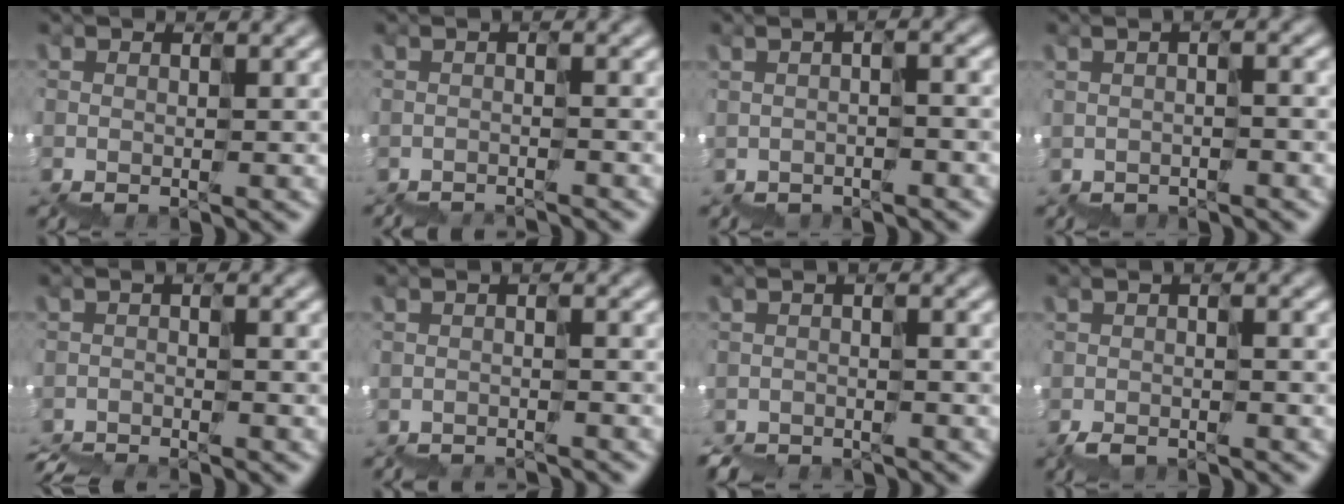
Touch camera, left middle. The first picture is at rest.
{"total": 2.2, "force": [-2.2, -0.1, 0.1], "torque": [0.006, 0.001, -0.028]}
{"total": 1.6, "force": [-1.4, 0.4, 0.8], "torque": [0.001, 0.005, -0.012]}
{"total": 1.3, "force": [-1.1, 0.3, 0.5], "torque": [0.004, 0.005, -0.008]}
{"total": 3.8, "force": [-3.6, 0.2, 0.9], "torque": [-0.014, -0.002, -0.052]}
{"total": 2.4, "force": [-2.4, 0.0, 0.1], "torque": [0.009, 0.003, -0.028]}
{"total": 2.8, "force": [-2.8, 0.2, -0.1], "torque": [0.003, 0.008, -0.031]}
{"total": 1.1, "force": [-1.0, -0.1, -0.1], "torque": [-0.002, 0.003, -0.021]}